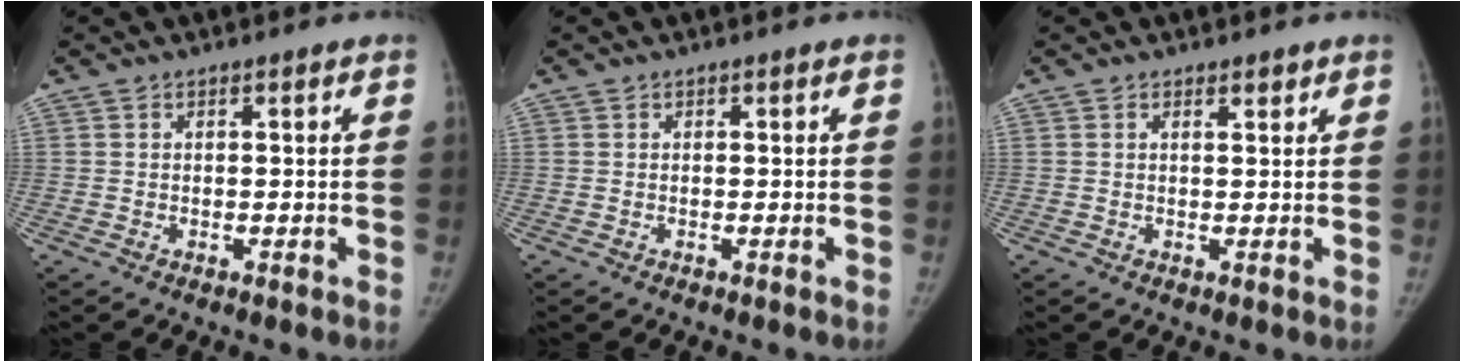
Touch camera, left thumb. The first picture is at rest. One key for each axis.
{"total": 0.0}
{"total": 1.3, "fx": 0.9, "fy": 0.4, "fz": 0.8, "tx": -0.008, "ty": -0.006, "tz": 0.015}